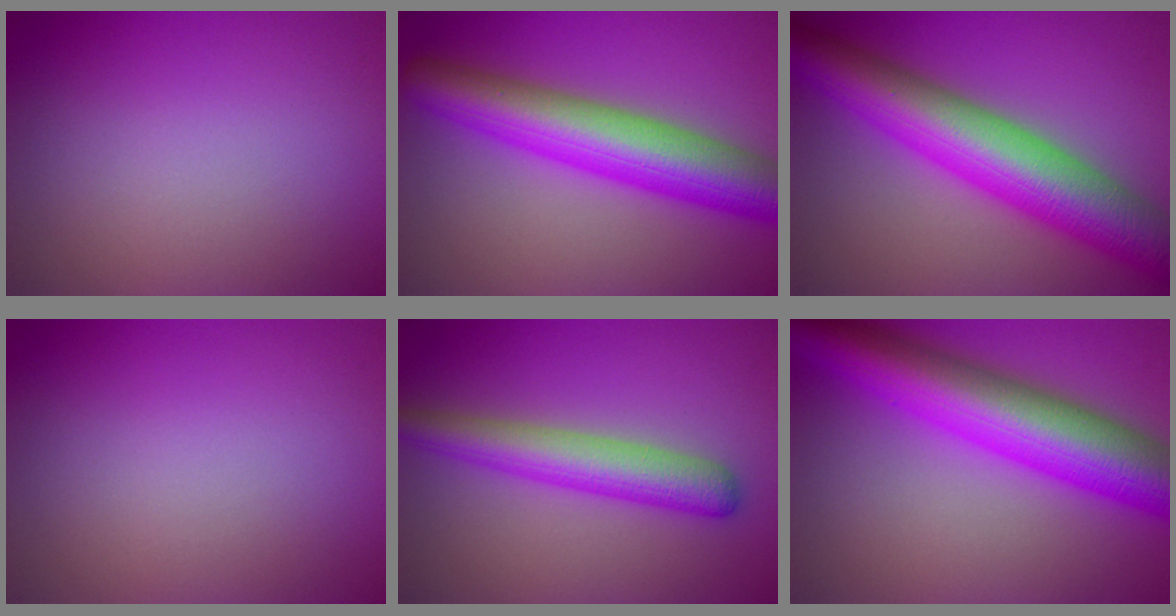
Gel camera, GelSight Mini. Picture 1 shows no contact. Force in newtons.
{"total": 9.5, "press": 9.5, "slide": 0.2}
{"total": 11.2, "press": 11.2, "slide": 0.1}
{"total": 0.0}
{"total": 5.0, "press": 5.0, "slide": 0.2}
{"total": 11.7, "press": 11.7, "slide": 0.2}